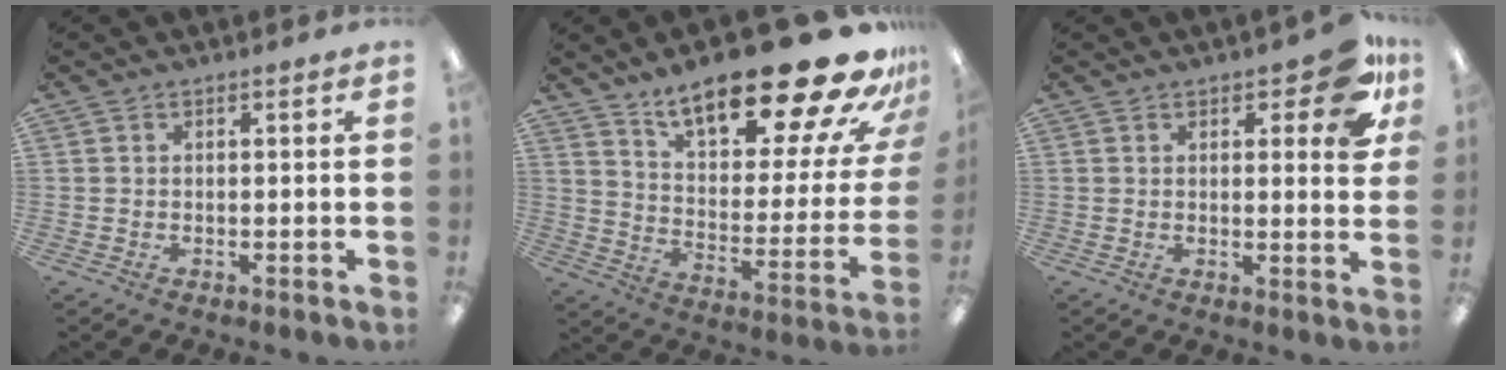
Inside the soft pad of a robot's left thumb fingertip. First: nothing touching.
{"total": 28.1, "force": [19.4, 8.7, 18.3], "torque": [-0.254, -0.134, 0.314]}
{"total": 10.8, "force": [5.5, 3.7, 8.5], "torque": [-0.104, -0.025, 0.089]}